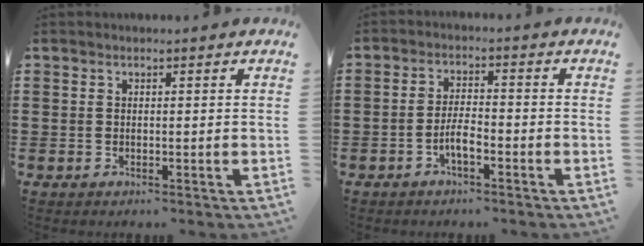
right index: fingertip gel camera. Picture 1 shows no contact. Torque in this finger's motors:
{"motor_torque": [1.68, 0.46, 0.52, 0.16]}